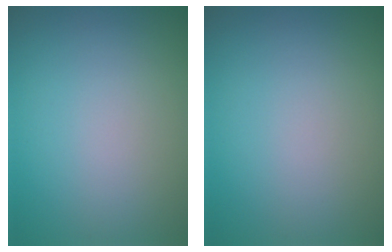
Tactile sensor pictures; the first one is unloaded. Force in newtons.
{"total": 0.0}